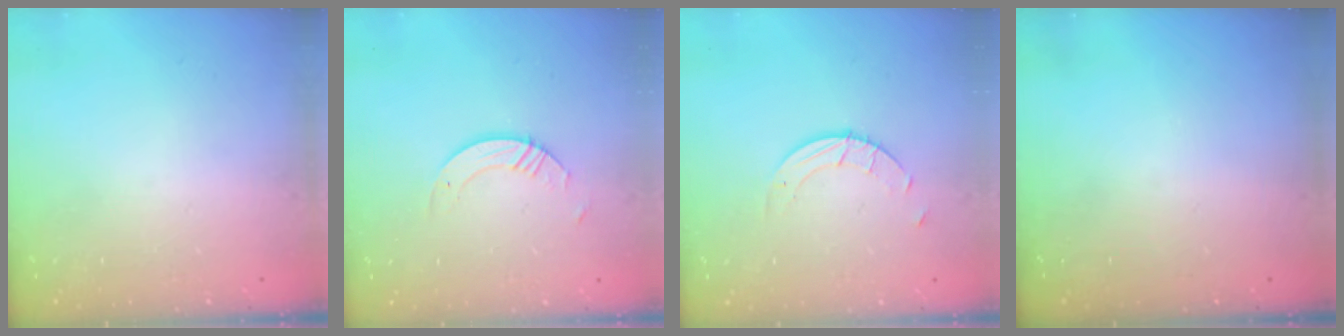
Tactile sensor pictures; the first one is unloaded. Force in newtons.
{"total": 3.7, "press": 3.7, "slide": 0.3}
{"total": 2.5, "press": 2.5, "slide": 0.2}
{"total": 0.0}